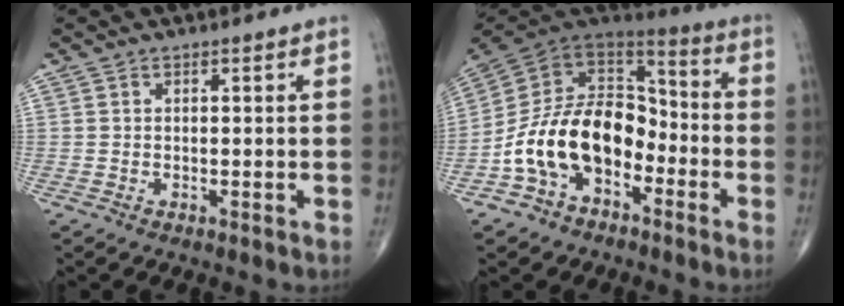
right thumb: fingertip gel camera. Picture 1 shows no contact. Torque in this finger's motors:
{"motor_torque": [1.17, 1.13, 1.38, -1.38, 0.39]}